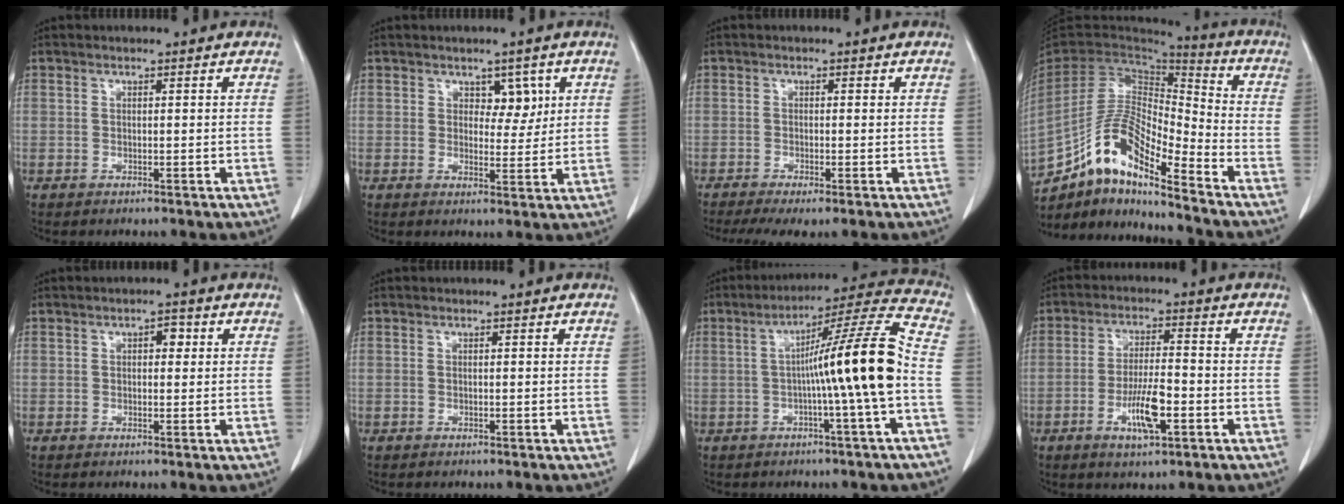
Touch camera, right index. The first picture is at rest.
{"total": 3.6, "force": [1.6, 2.2, 2.3], "torque": [-0.022, 0.002, 0.025]}
{"total": 5.2, "force": [-3.4, 0.9, 3.8], "torque": [-0.067, -0.010, -0.055]}
{"total": 14.6, "force": [-10.8, 2.9, 9.4], "torque": [-0.182, 0.019, -0.200]}
{"total": 1.9, "force": [0.5, 1.1, 1.5], "torque": [-0.020, 0.010, 0.006]}
{"total": 0.0}
{"total": 13.8, "force": [-1.7, -1.4, 13.6], "torque": [-0.206, 0.023, -0.033]}
{"total": 7.2, "force": [-2.7, 1.4, 6.5], "torque": [-0.122, -0.002, -0.043]}